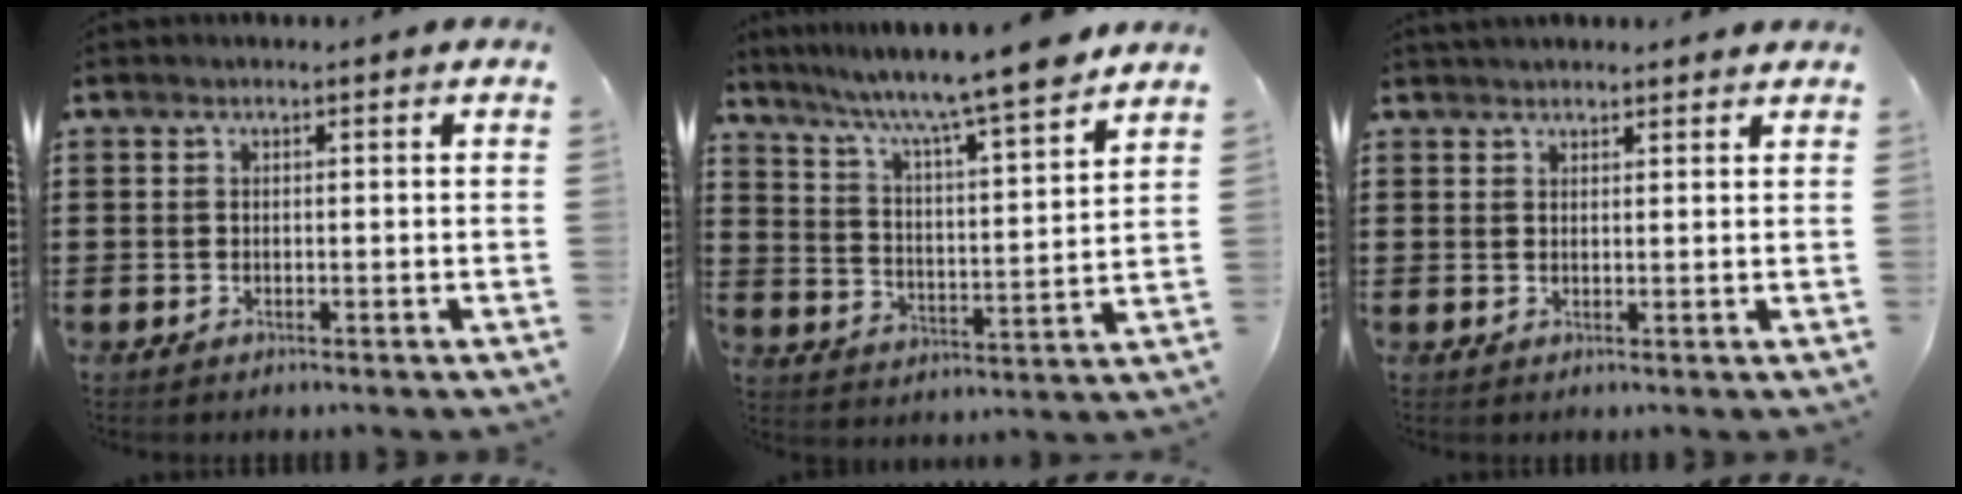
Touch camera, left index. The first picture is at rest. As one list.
[{"total": 7.9, "force": [6.9, -0.4, 3.8], "torque": [-0.102, -0.052, 0.110]}, {"total": 1.9, "force": [1.8, 0.3, 0.3], "torque": [-0.010, 0.002, 0.036]}]